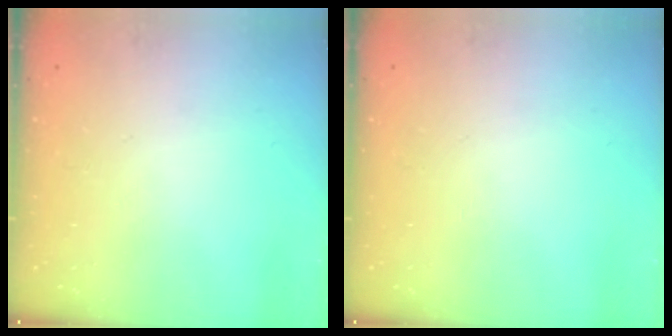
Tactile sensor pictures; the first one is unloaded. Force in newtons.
{"total": 0.0}